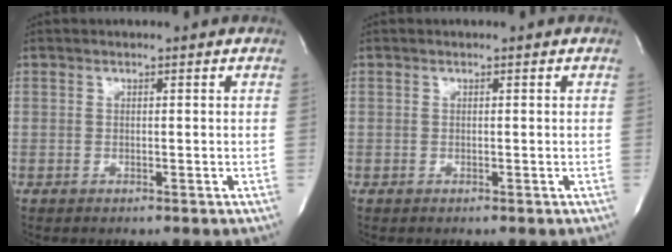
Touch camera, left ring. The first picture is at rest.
{"total": 0.0}